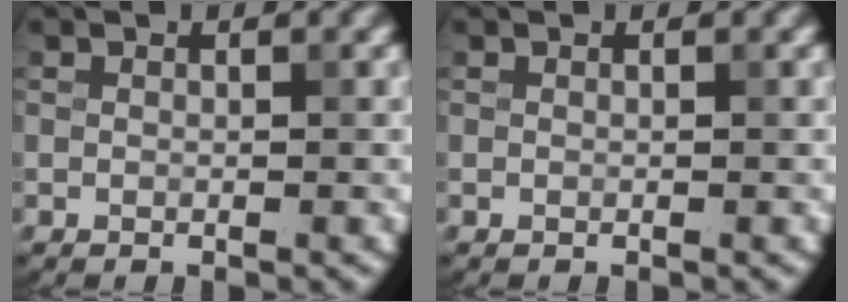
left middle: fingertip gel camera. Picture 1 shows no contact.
{"total": 0.0}